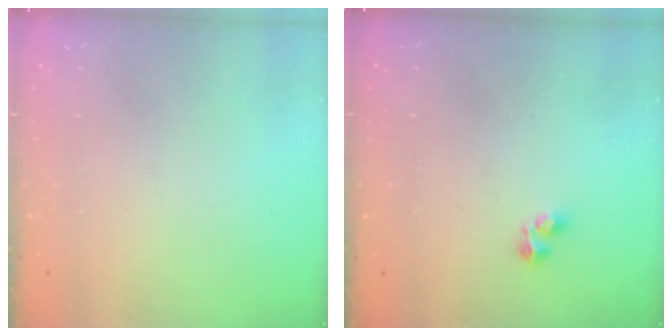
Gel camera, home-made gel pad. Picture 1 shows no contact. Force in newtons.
{"total": 2.3, "press": 2.3, "slide": 0.5}